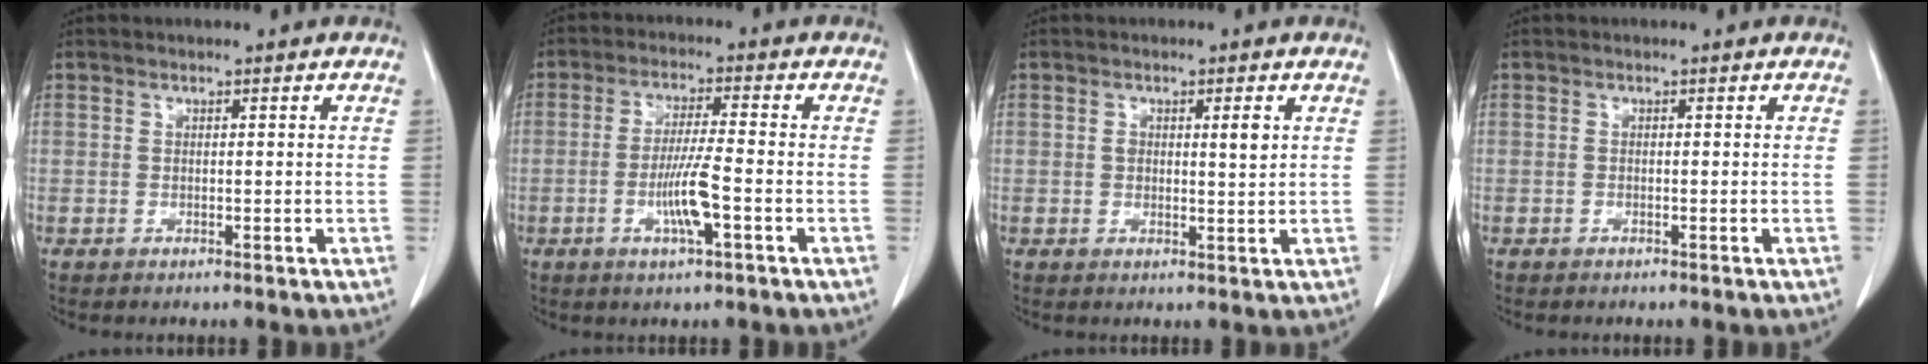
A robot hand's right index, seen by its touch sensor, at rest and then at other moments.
{"total": 6.6, "force": [-2.2, 0.1, 6.3], "torque": [-0.120, -0.006, -0.039]}
{"total": 2.8, "force": [0.8, 0.8, 2.5], "torque": [-0.041, 0.001, 0.014]}
{"total": 0.0}